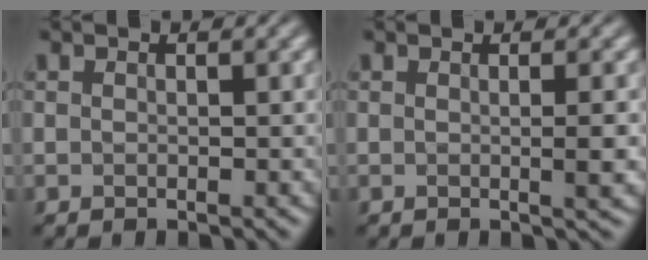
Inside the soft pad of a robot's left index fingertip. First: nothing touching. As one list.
[{"total": 1.6, "force": [0.1, 0.2, 1.6], "torque": [-0.036, 0.004, 0.003]}]